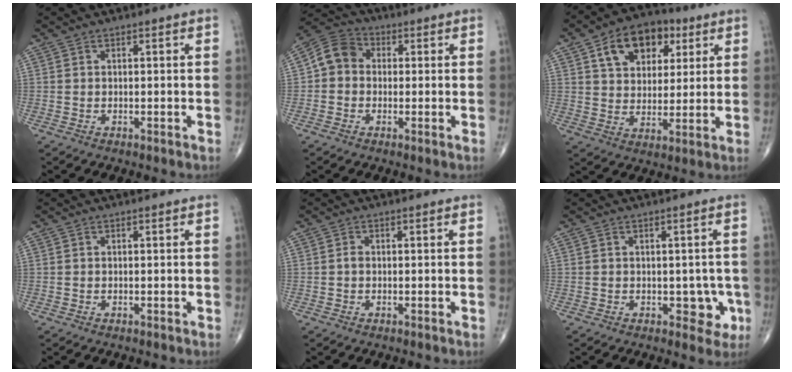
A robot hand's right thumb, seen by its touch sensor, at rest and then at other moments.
{"total": 6.9, "force": [0.1, 5.9, 3.6], "torque": [-0.050, 0.023, -0.014]}
{"total": 14.1, "force": [6.0, 9.4, 8.6], "torque": [-0.100, -0.007, 0.097]}
{"total": 0.0}
{"total": 0.7, "force": [-0.1, 0.5, 0.5], "torque": [-0.007, 0.001, -0.005]}
{"total": 4.1, "force": [-1.0, 2.9, 2.8], "torque": [-0.003, 0.003, -0.009]}